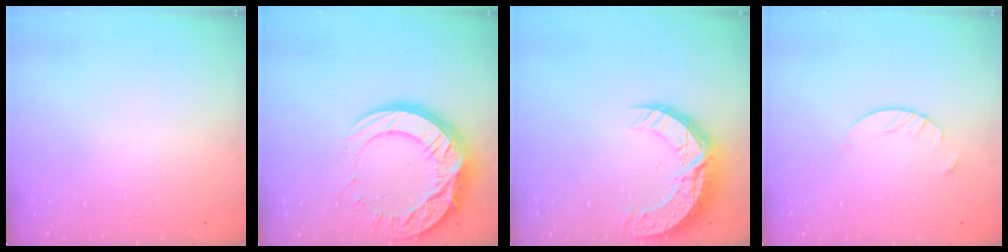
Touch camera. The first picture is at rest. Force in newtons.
{"total": 18.6, "press": 18.6, "slide": 1.4}
{"total": 11.9, "press": 11.9, "slide": 0.9}
{"total": 2.7, "press": 2.7, "slide": 0.2}